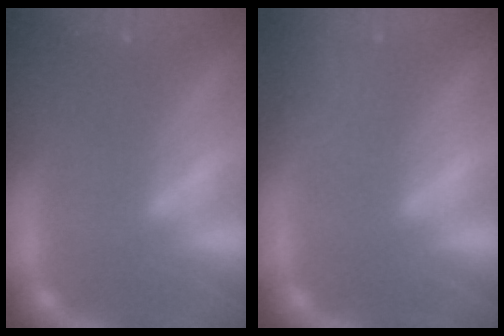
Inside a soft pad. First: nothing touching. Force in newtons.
{"total": 3.5}